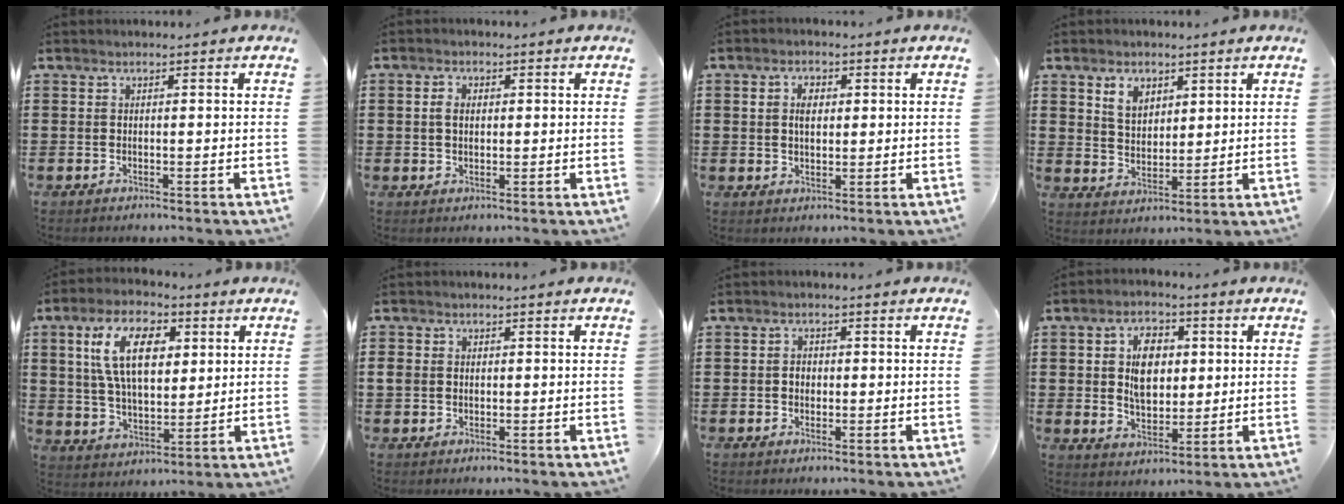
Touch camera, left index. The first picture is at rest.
{"total": 2.3, "force": [0.5, 1.6, 1.7], "torque": [-0.036, 0.010, 0.007]}
{"total": 3.1, "force": [0.9, 2.0, 2.2], "torque": [-0.039, 0.009, 0.012]}
{"total": 4.5, "force": [3.0, 2.9, 1.9], "torque": [-0.032, 0.004, 0.053]}
{"total": 11.6, "force": [4.4, 6.0, 8.9], "torque": [-0.182, 0.017, 0.078]}
{"total": 1.8, "force": [0.1, 1.6, 0.7], "torque": [-0.025, 0.005, -0.002]}
{"total": 1.4, "force": [0.0, 1.2, 0.7], "torque": [-0.016, 0.007, -0.002]}
{"total": 7.1, "force": [1.5, 4.5, 5.2], "torque": [-0.098, 0.012, 0.021]}